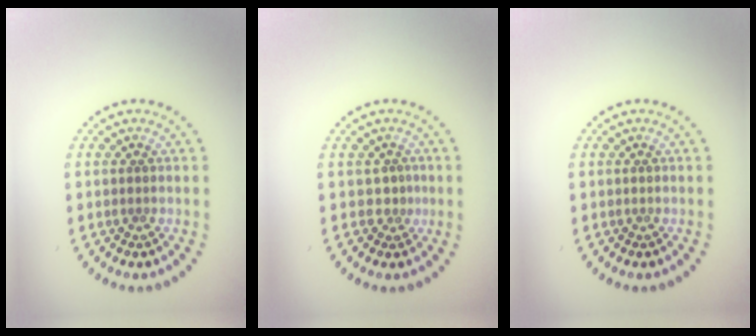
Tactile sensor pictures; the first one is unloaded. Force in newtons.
{"total": 1.0, "press": 0.5, "slide": 0.9}
{"total": 0.0}